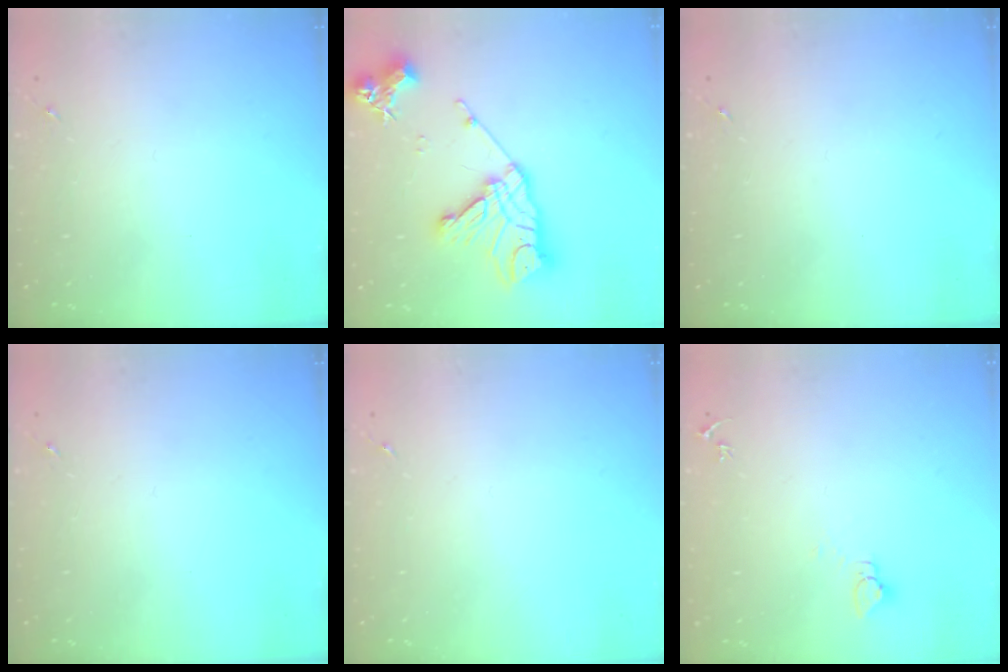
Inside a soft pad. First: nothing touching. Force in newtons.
{"total": 17.7, "press": 17.6, "slide": 1.3}
{"total": 0.0}
{"total": 0.0}
{"total": 0.0}
{"total": 2.7, "press": 2.7, "slide": 0.2}